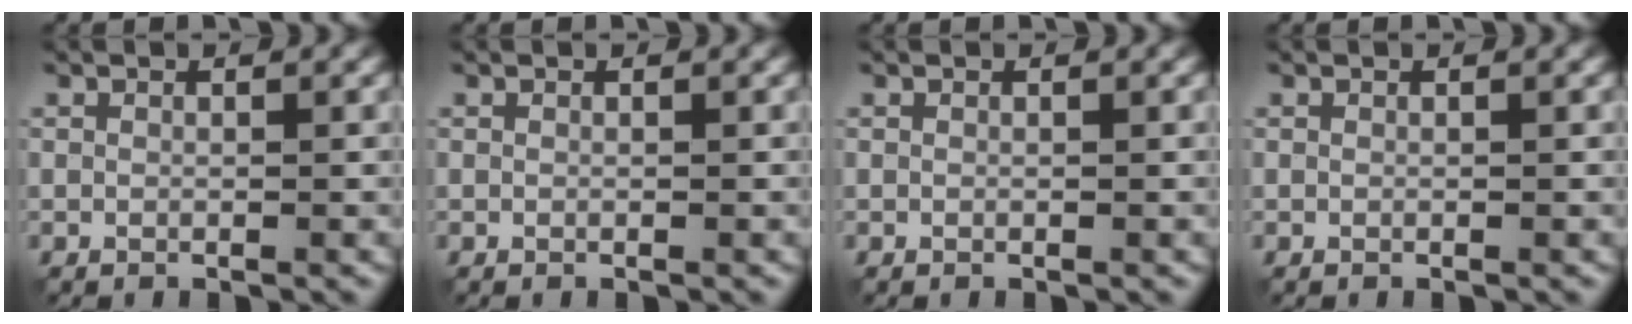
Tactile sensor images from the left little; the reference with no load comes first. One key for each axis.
{"total": 0.0}
{"total": 0.0}
{"total": 0.0}